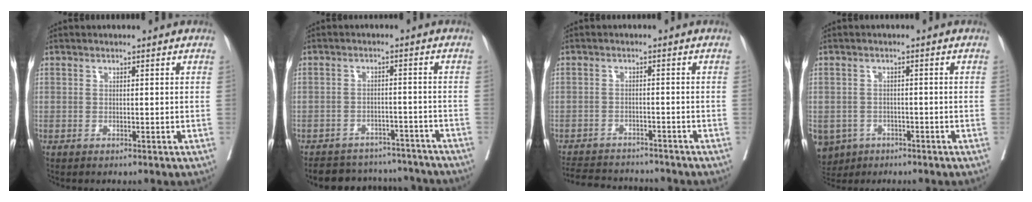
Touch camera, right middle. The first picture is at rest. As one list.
[{"total": 13.3, "force": [-12.2, 4.6, 2.3], "torque": [-0.032, 0.021, -0.150]}, {"total": 10.5, "force": [-9.9, 2.1, 2.7], "torque": [-0.049, 0.002, -0.141]}, {"total": 7.7, "force": [-4.3, 6.1, 1.9], "torque": [-0.054, -0.001, -0.063]}]